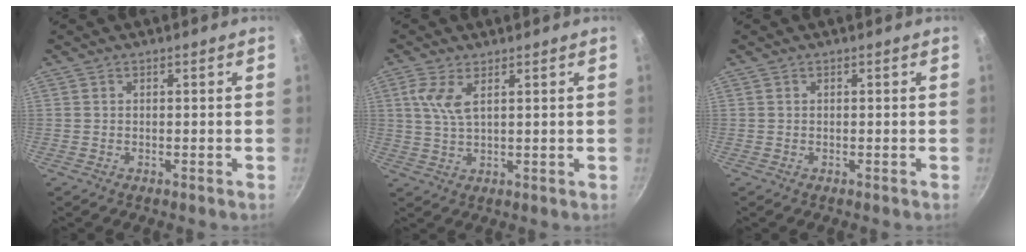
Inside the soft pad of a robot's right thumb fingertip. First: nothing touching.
{"total": 5.0, "force": [2.0, 1.8, 4.2], "torque": [-0.089, -0.008, 0.043]}
{"total": 0.0}